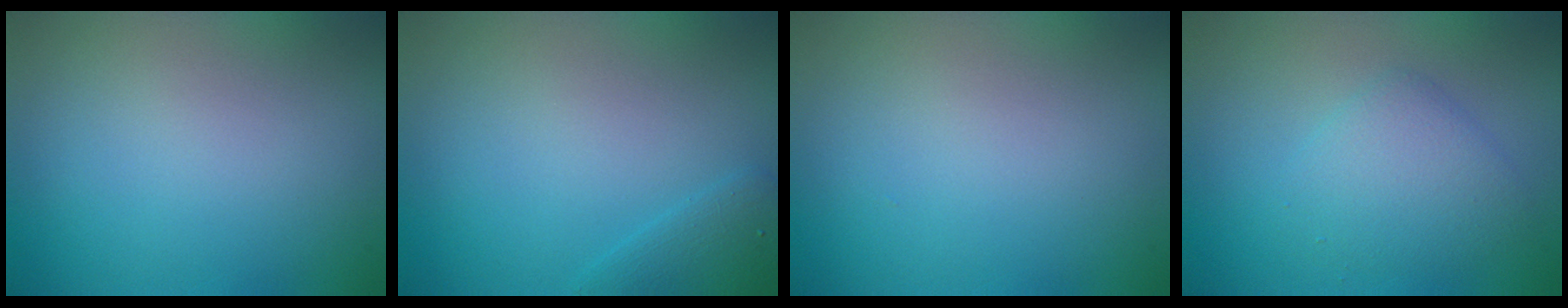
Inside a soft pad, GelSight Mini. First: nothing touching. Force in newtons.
{"total": 1.9, "press": 1.9, "slide": 0.1}
{"total": 0.0}
{"total": 2.9, "press": 2.9, "slide": 0.0}